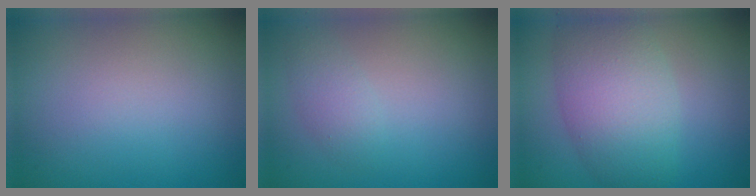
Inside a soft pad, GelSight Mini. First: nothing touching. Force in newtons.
{"total": 1.6, "press": 1.6, "slide": 0.0}
{"total": 7.0, "press": 7.0, "slide": 0.2}